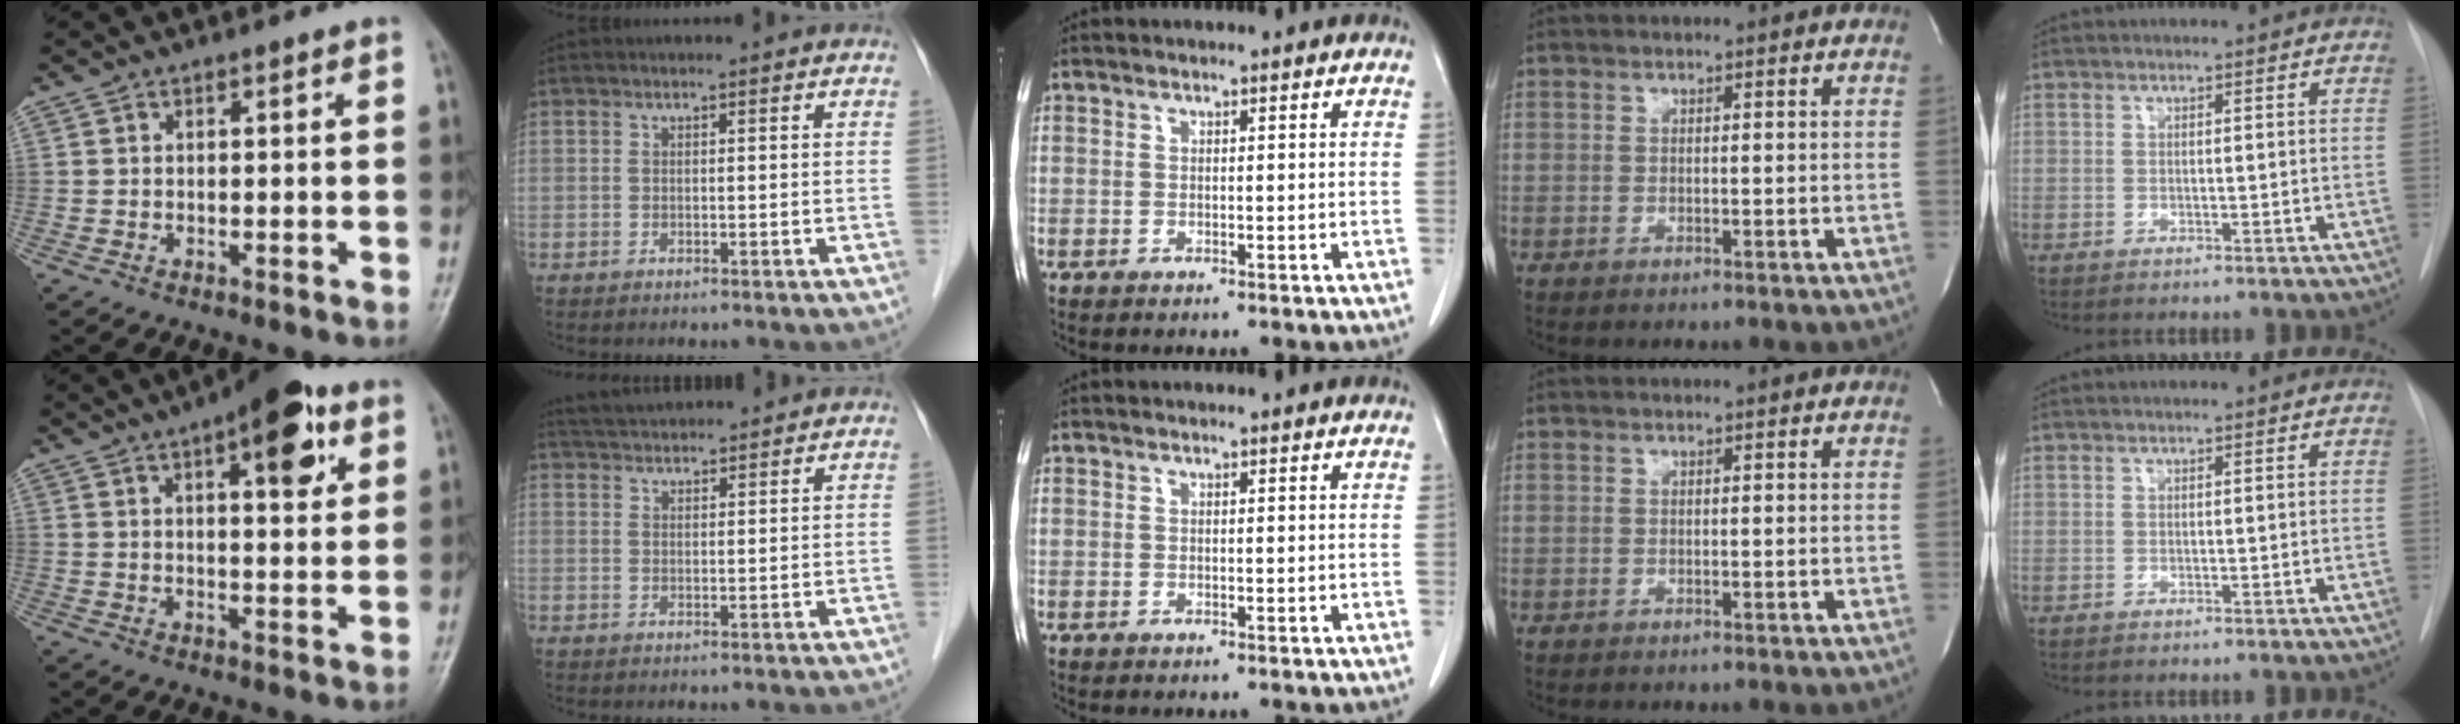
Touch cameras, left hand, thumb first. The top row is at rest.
{"thumb": {"total": 12.0, "force": [5.6, 4.5, 9.6], "torque": [-0.101, -0.013, 0.071]}, "index": {"total": 6.5, "force": [6.2, 0.9, 1.7], "torque": [-0.033, 0.037, 0.101]}}